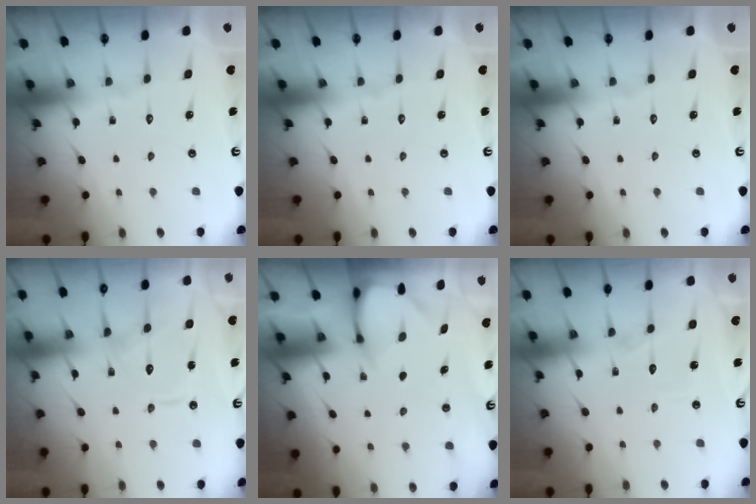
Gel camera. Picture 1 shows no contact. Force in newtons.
{"total": 0.0}
{"total": 0.0}
{"total": 12.5, "press": 12.4, "slide": 1.3}
{"total": 3.2, "press": 3.2, "slide": 0.3}
{"total": 5.3, "press": 5.3, "slide": 0.3}